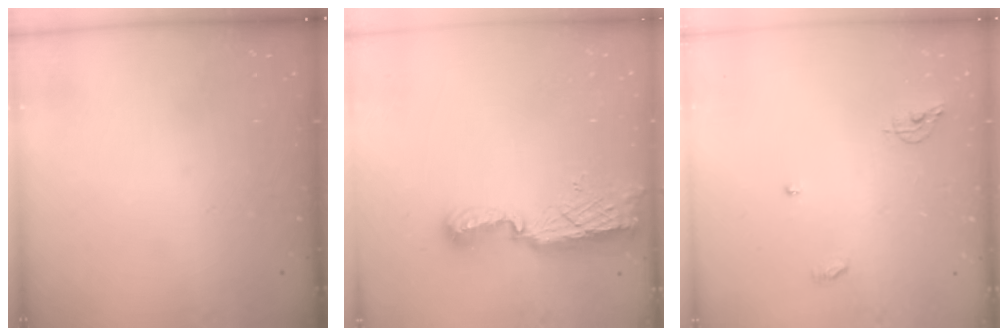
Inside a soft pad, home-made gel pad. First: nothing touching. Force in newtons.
{"total": 8.5, "press": 8.4, "slide": 0.8}
{"total": 6.3, "press": 6.3, "slide": 0.2}